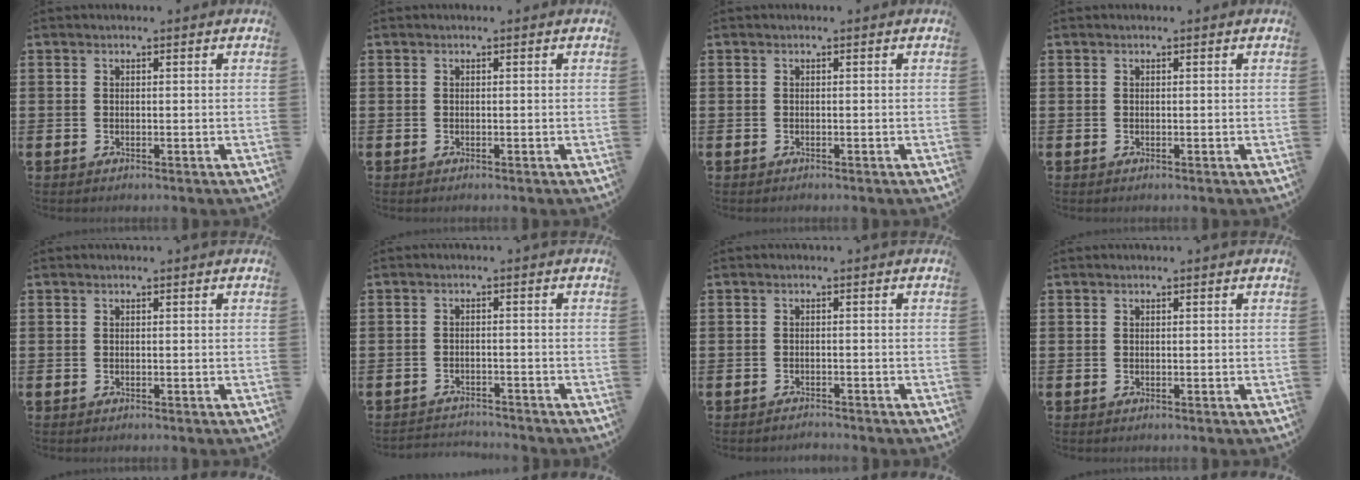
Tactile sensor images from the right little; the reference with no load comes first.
{"total": 0.0}
{"total": 0.0}
{"total": 0.0}
{"total": 0.0}
{"total": 2.0, "force": [-2.0, 0.0, -0.2], "torque": [-0.003, 0.001, -0.044]}
{"total": 1.1, "force": [-1.1, 0.0, -0.1], "torque": [-0.001, 0.002, -0.022]}
{"total": 0.0}